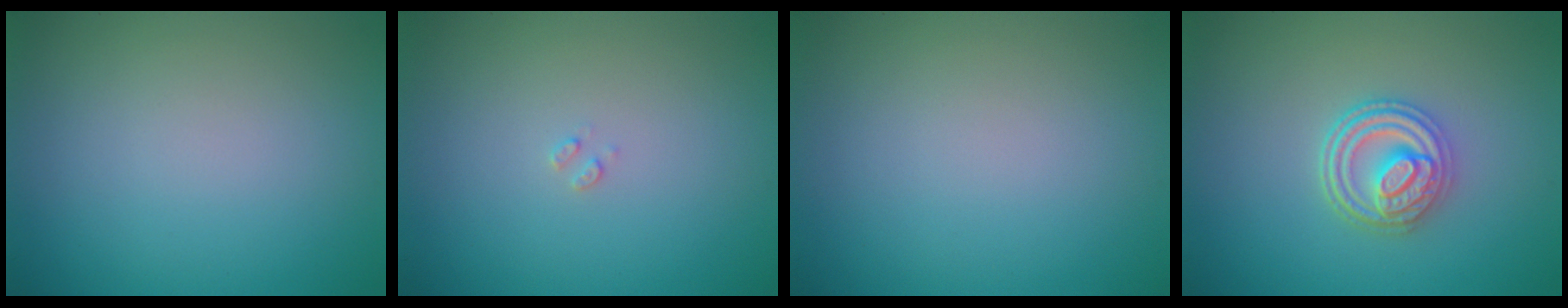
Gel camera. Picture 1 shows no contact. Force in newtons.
{"total": 0.6, "press": 0.6, "slide": 0.2}
{"total": 0.0}
{"total": 4.3, "press": 3.5, "slide": 2.5}